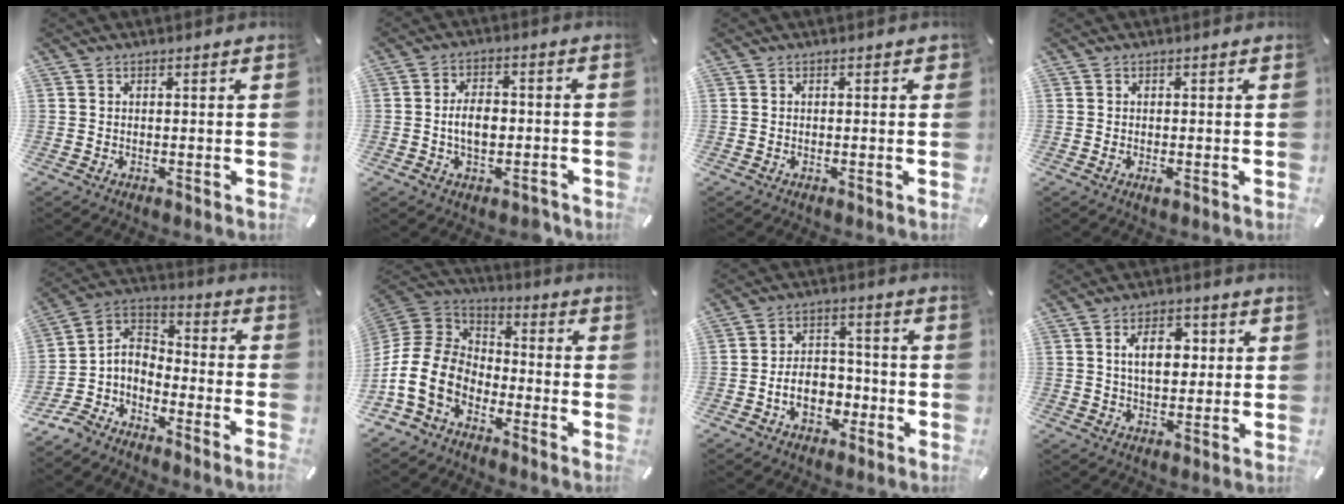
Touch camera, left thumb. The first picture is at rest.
{"total": 7.2, "force": [-1.7, 4.6, 5.2], "torque": [-0.094, 0.010, -0.031]}
{"total": 0.7, "force": [-0.3, 0.5, 0.4], "torque": [-0.008, 0.002, -0.006]}
{"total": 1.4, "force": [-0.4, 0.5, 1.2], "torque": [-0.021, -0.002, -0.006]}
{"total": 5.8, "force": [-4.6, 3.1, 1.8], "torque": [-0.057, -0.004, -0.095]}
{"total": 14.5, "force": [-7.1, 9.9, 7.8], "torque": [-0.183, 0.029, -0.132]}
{"total": 9.0, "force": [-3.2, 6.6, 5.1], "torque": [-0.089, 0.017, -0.060]}
{"total": 8.5, "force": [1.8, 5.6, 6.2], "torque": [-0.093, 0.002, 0.022]}